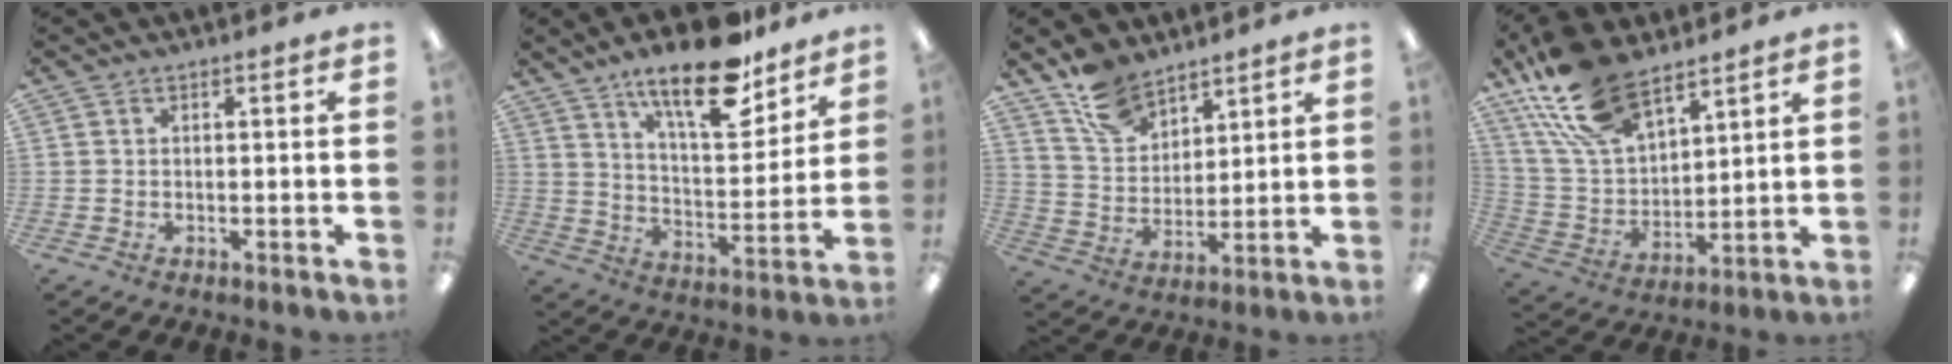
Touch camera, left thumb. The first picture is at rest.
{"total": 19.2, "force": [13.7, 6.8, 11.7], "torque": [-0.178, -0.079, 0.226]}
{"total": 10.7, "force": [8.4, 5.8, 3.2], "torque": [-0.079, -0.039, 0.165]}
{"total": 19.1, "force": [12.8, 9.6, 10.5], "torque": [-0.236, -0.049, 0.234]}